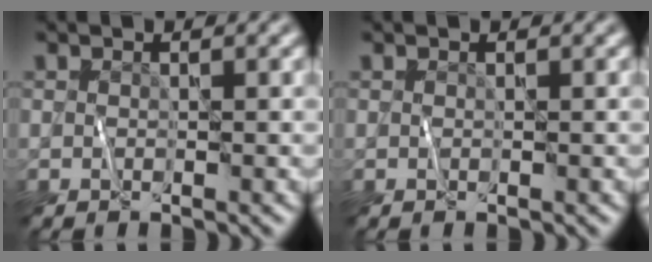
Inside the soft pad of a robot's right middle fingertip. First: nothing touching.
{"total": 0.0}